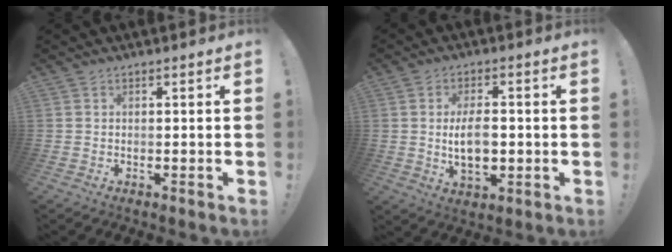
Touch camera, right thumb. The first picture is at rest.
{"total": 9.3, "force": [-0.6, 5.2, 7.7], "torque": [-0.136, -0.006, -0.014]}